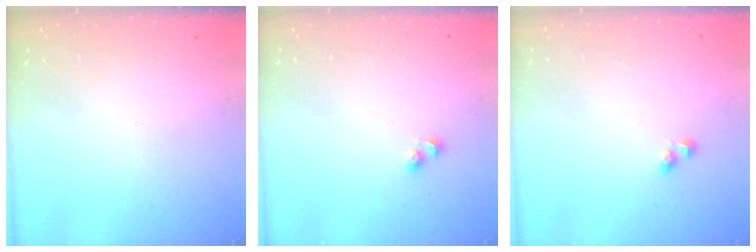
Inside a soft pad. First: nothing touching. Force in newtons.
{"total": 2.7, "press": 2.5, "slide": 1.2}
{"total": 2.0, "press": 2.0, "slide": 0.3}